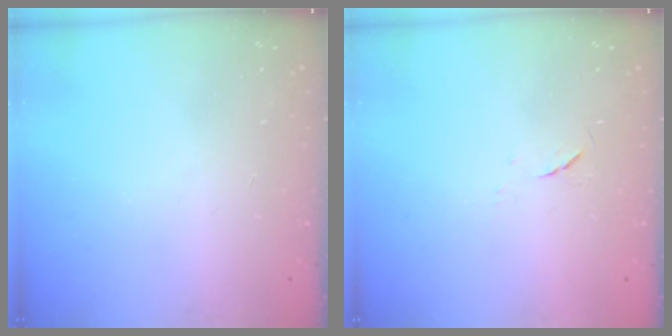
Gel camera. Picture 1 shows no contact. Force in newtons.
{"total": 3.6, "press": 3.6, "slide": 0.6}